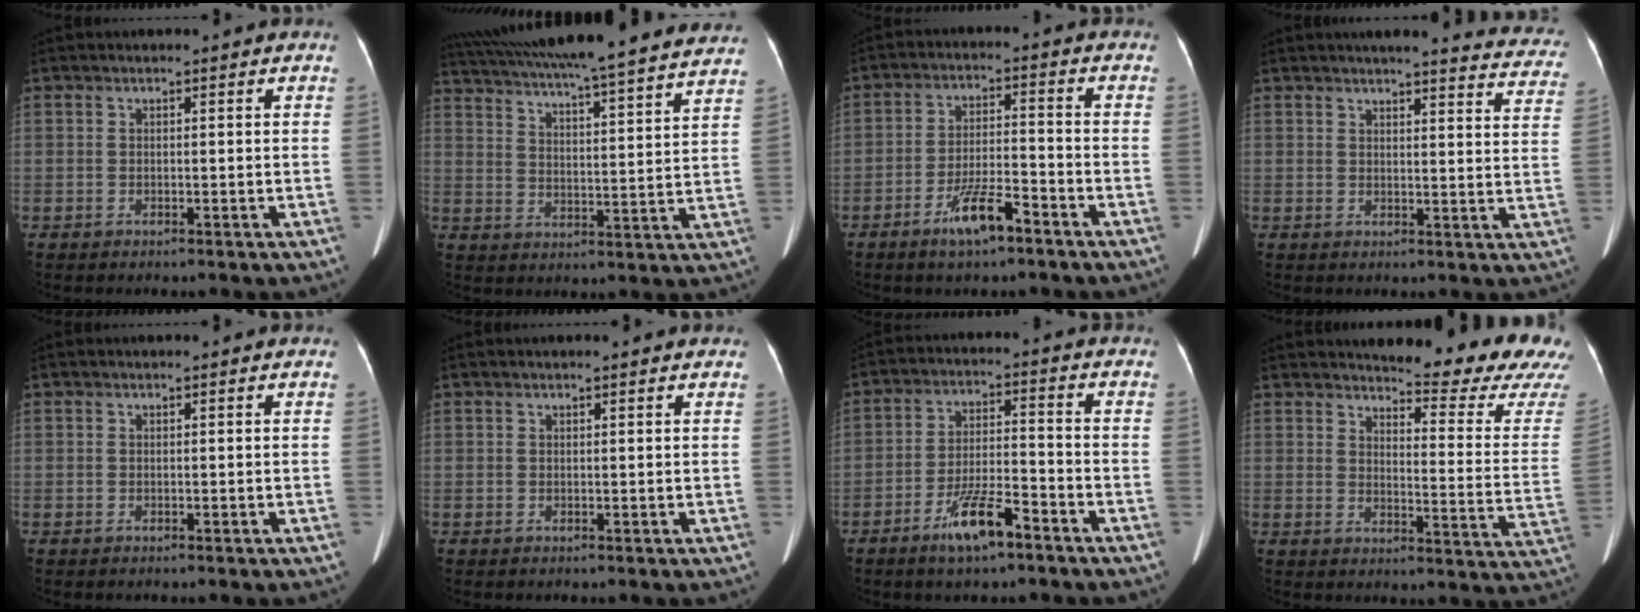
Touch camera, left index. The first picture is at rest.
{"total": 30.4, "force": [27.2, 1.4, 13.4], "torque": [-0.230, -0.019, 0.360]}
{"total": 7.0, "force": [-4.6, 1.3, 5.1], "torque": [-0.102, -0.002, -0.081]}
{"total": 18.7, "force": [17.4, 3.0, 6.0], "torque": [-0.053, -0.053, 0.180]}
{"total": 0.0}
{"total": 1.8, "force": [1.6, 0.1, 0.9], "torque": [-0.011, 0.014, 0.020]}
{"total": 8.1, "force": [-5.3, 1.5, 6.0], "torque": [-0.118, -0.003, -0.093]}
{"total": 17.3, "force": [16.3, 0.4, 5.9], "torque": [-0.074, -0.115, 0.177]}